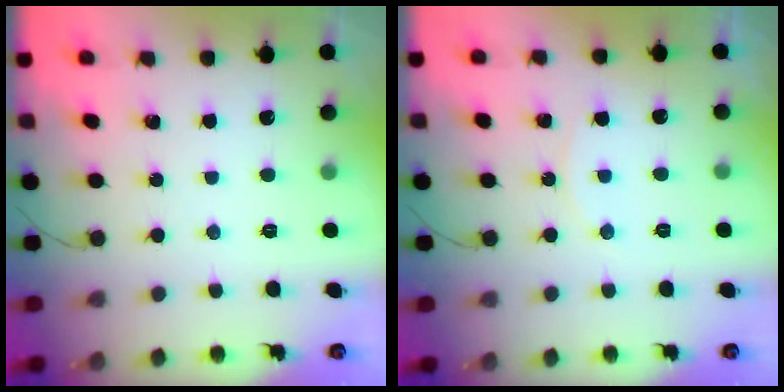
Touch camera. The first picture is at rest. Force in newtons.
{"total": 3.6, "press": 3.6, "slide": 0.4}